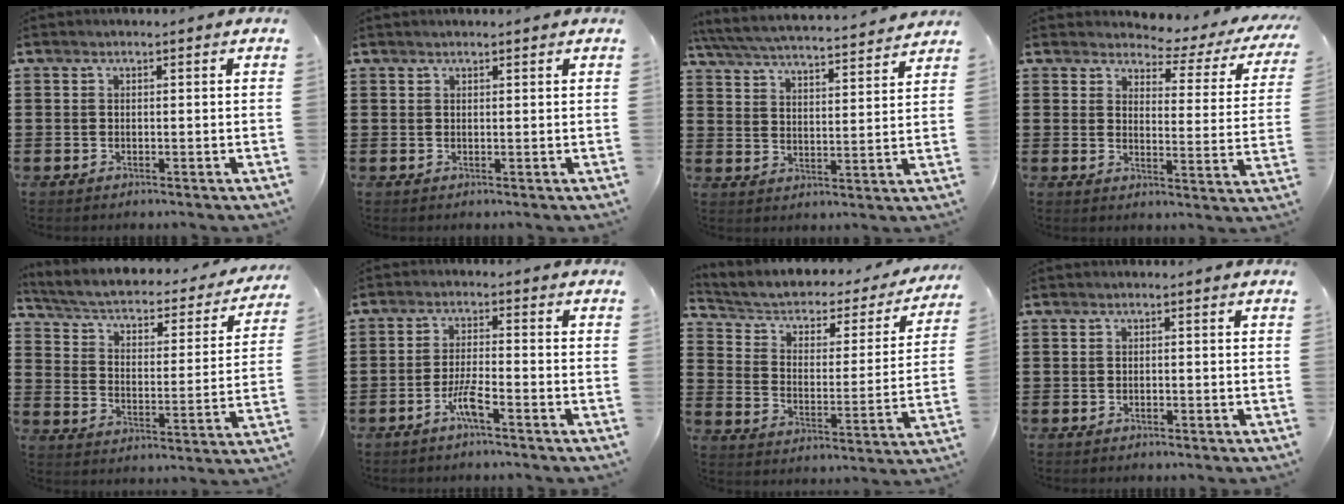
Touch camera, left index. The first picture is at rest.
{"total": 0.7, "force": [0.7, 0.0, 0.2], "torque": [-0.005, 0.000, 0.014]}
{"total": 5.1, "force": [4.9, -0.2, 1.3], "torque": [-0.048, -0.035, 0.080]}
{"total": 3.2, "force": [2.8, 1.2, 1.1], "torque": [-0.025, -0.024, 0.036]}
{"total": 3.0, "force": [2.2, 1.1, 1.8], "torque": [-0.050, -0.023, 0.026]}
{"total": 4.3, "force": [-2.5, 0.3, 3.4], "torque": [-0.079, -0.005, -0.051]}
{"total": 3.4, "force": [1.9, 2.2, 1.7], "torque": [-0.049, -0.017, 0.020]}
{"total": 0.5, "force": [-0.4, 0.2, 0.2], "torque": [-0.007, -0.002, -0.009]}